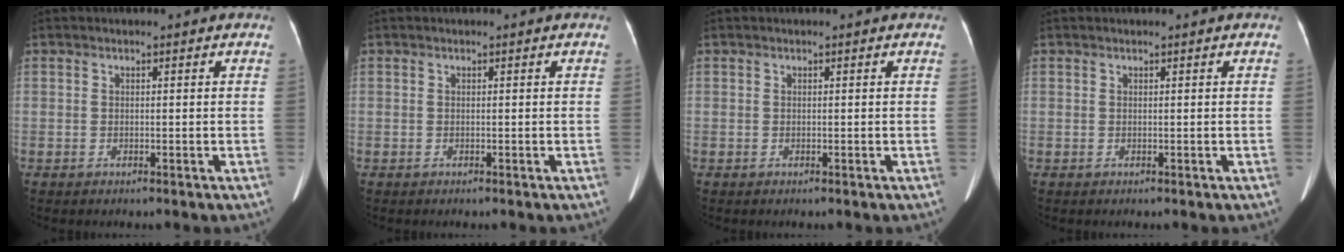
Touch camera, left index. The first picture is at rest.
{"total": 0.0}
{"total": 0.0}
{"total": 0.0}